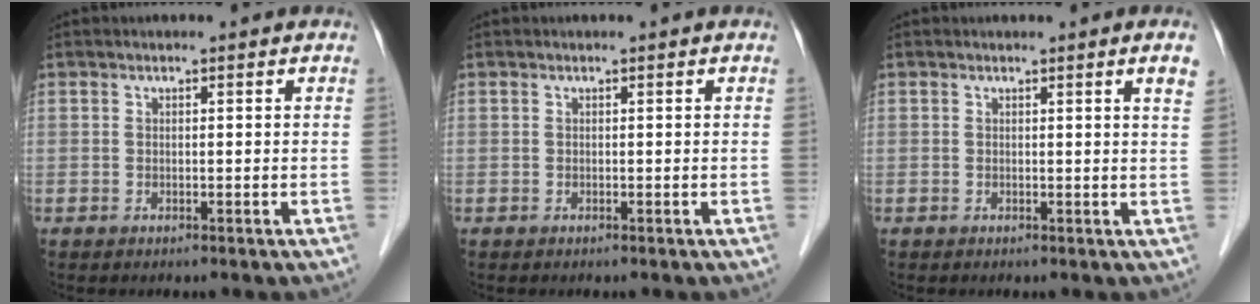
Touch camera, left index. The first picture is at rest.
{"total": 0.0}
{"total": 2.2, "force": [1.3, -0.3, 1.7], "torque": [-0.021, -0.004, 0.013]}